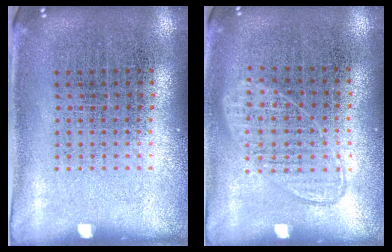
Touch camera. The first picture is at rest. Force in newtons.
{"total": 1.0, "press": 0.9, "slide": 0.4}